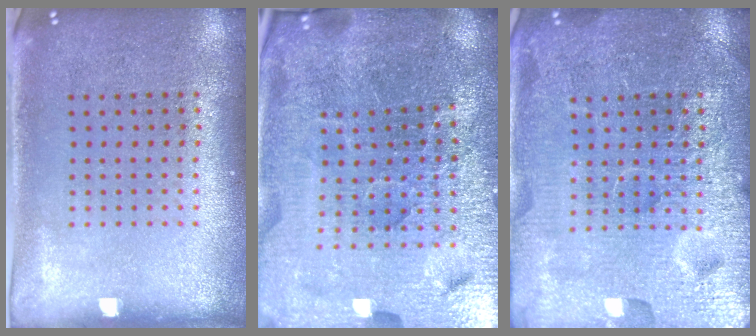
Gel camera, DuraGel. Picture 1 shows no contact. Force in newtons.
{"total": 5.9, "press": 5.3, "slide": 2.4}
{"total": 7.0, "press": 7.0, "slide": 0.8}